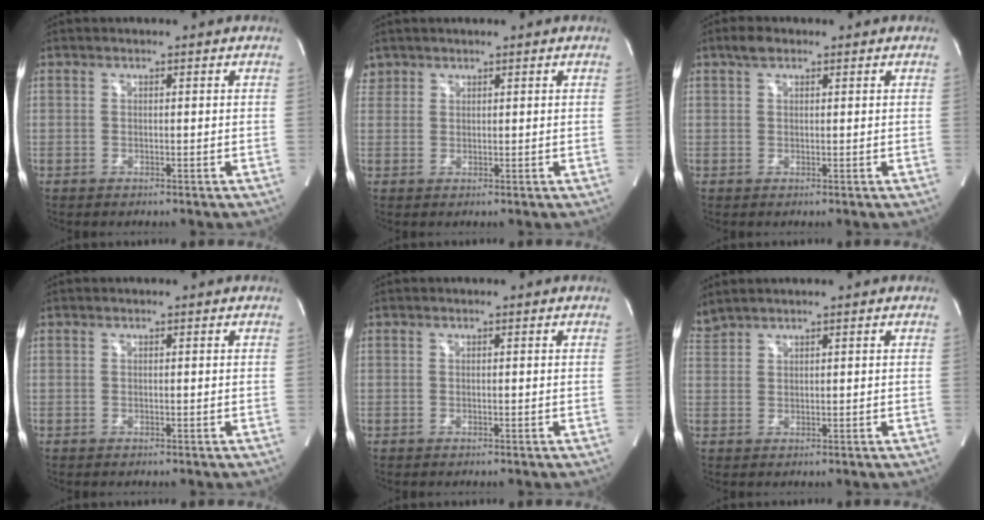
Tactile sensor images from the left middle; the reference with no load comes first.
{"total": 1.9, "force": [1.5, 1.1, -0.2], "torque": [0.009, 0.011, 0.026]}
{"total": 2.1, "force": [1.4, 1.0, 1.2], "torque": [-0.029, 0.012, 0.025]}
{"total": 0.0}
{"total": 0.0}
{"total": 2.8, "force": [2.7, -0.5, 0.8], "torque": [-0.028, 0.023, 0.062]}